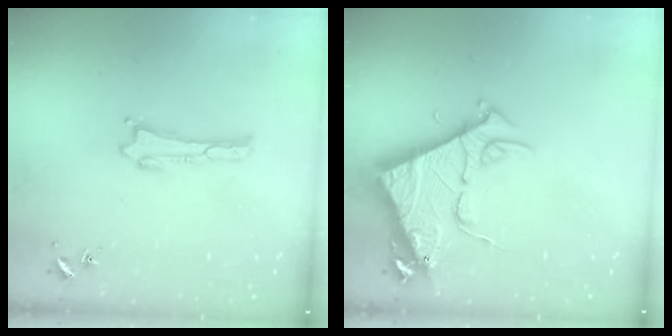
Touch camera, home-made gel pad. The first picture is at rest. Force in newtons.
{"total": 7.9, "press": 7.9, "slide": 0.9}